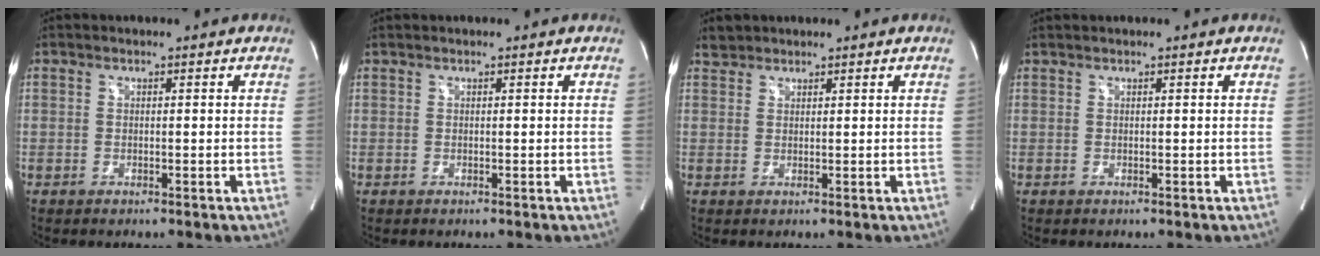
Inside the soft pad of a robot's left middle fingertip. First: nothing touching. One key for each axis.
{"total": 0.0}
{"total": 1.7, "fx": 1.5, "fy": 0.7, "fz": -0.2, "tx": 0.002, "ty": 0.008, "tz": 0.027}
{"total": 0.6, "fx": 0.6, "fy": 0.0, "fz": 0.2, "tx": -0.009, "ty": 0.015, "tz": 0.018}